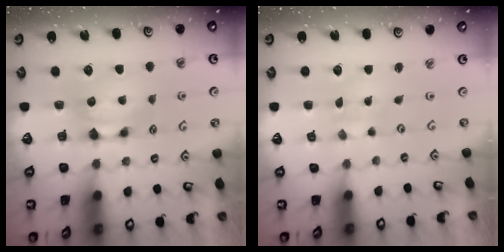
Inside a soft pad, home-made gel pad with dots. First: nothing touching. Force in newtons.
{"total": 5.9, "press": 5.9, "slide": 0.3}